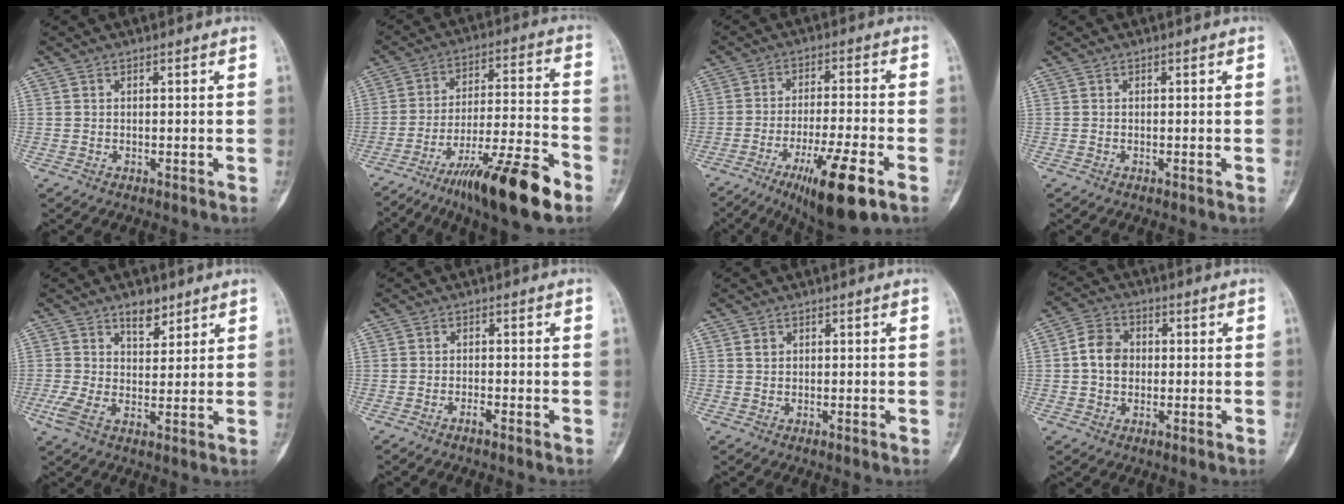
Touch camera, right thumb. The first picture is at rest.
{"total": 16.8, "force": [-10.4, 2.6, 12.9], "torque": [-0.216, 0.060, -0.171]}
{"total": 14.4, "force": [-7.4, 2.6, 12.1], "torque": [-0.207, 0.013, -0.116]}
{"total": 0.0}
{"total": 6.0, "force": [2.9, 3.2, 4.3], "torque": [-0.061, -0.011, 0.050]}
{"total": 1.4, "force": [-1.1, 0.2, 0.9], "torque": [-0.017, 0.005, -0.022]}
{"total": 1.1, "force": [0.6, 0.8, 0.4], "torque": [-0.002, -0.001, 0.011]}
{"total": 6.3, "force": [0.1, 5.0, 3.8], "torque": [-0.054, 0.015, -0.005]}